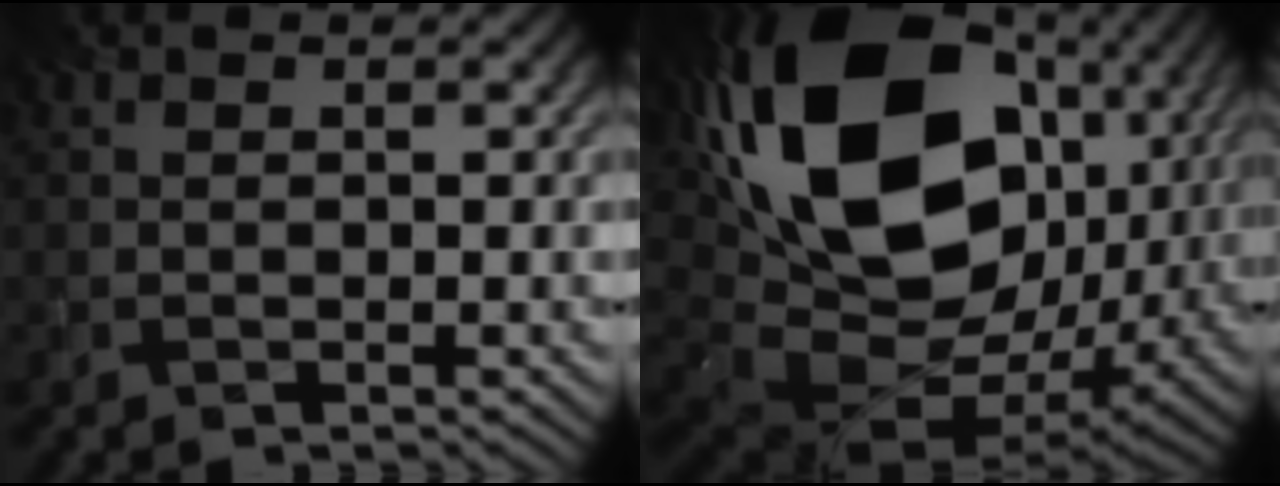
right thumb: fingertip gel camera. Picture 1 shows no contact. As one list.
[{"total": 22.5, "force": [5.5, 14.8, 16.0], "torque": [-0.377, -0.004, 0.101]}]